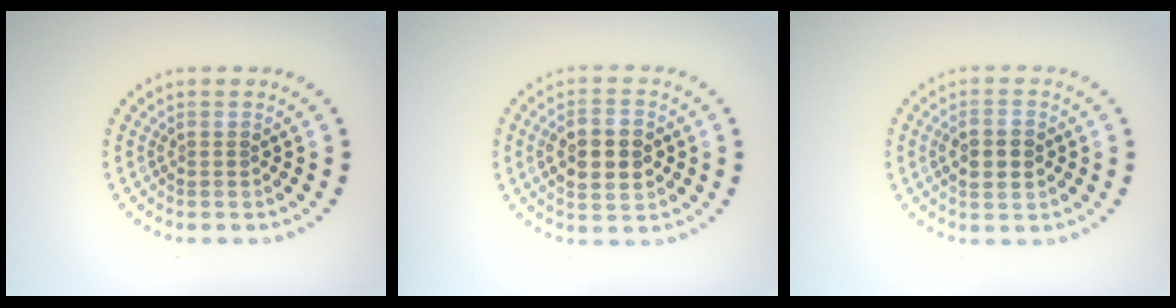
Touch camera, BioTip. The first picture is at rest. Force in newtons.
{"total": 5.3, "press": 5.3, "slide": 0.3}
{"total": 2.8, "press": 2.8, "slide": 0.2}